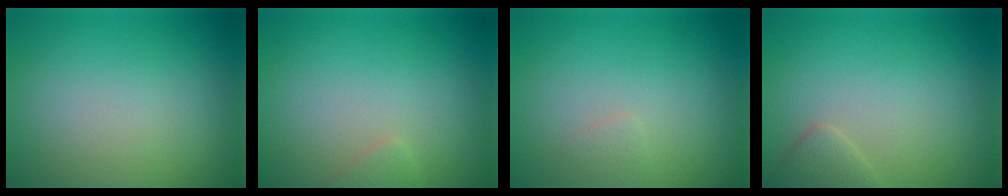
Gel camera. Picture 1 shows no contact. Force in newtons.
{"total": 0.8, "press": 0.8, "slide": 0.0}
{"total": 0.6, "press": 0.6, "slide": 0.1}
{"total": 1.7, "press": 1.7, "slide": 0.1}